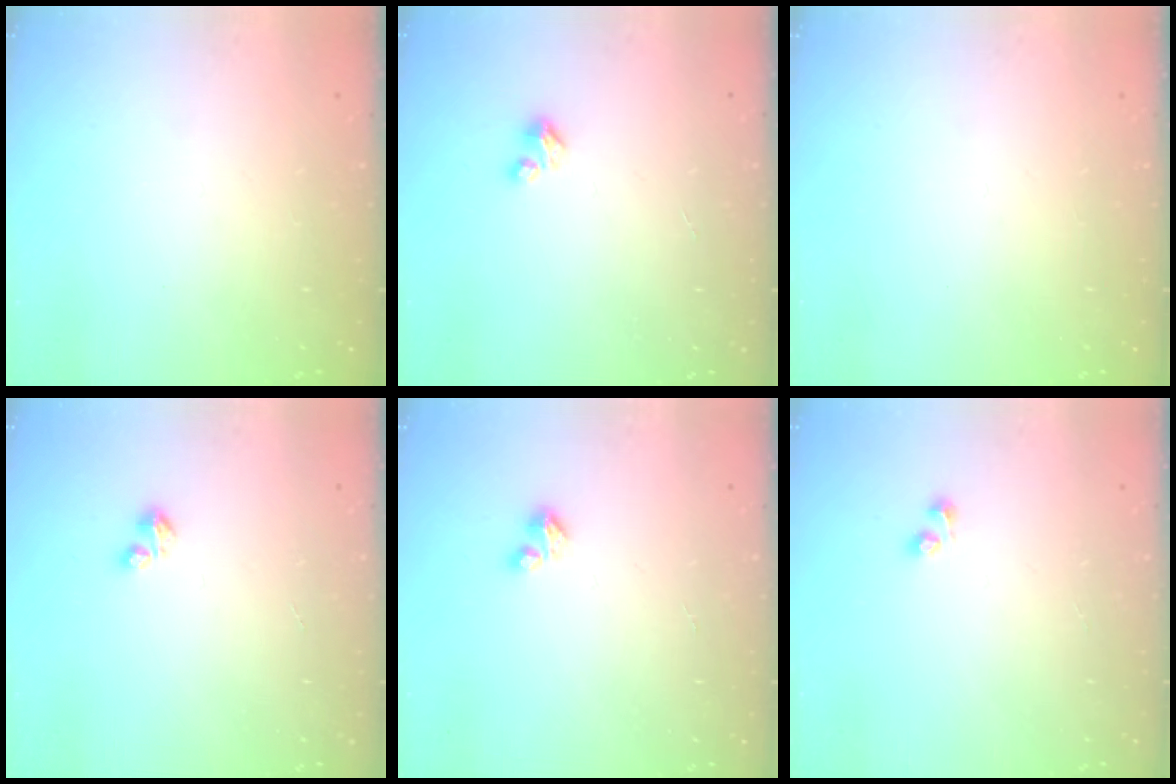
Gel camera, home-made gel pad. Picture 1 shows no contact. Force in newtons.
{"total": 1.6, "press": 1.6, "slide": 0.2}
{"total": 0.0}
{"total": 1.6, "press": 1.6, "slide": 0.3}
{"total": 2.1, "press": 2.1, "slide": 0.2}
{"total": 2.6, "press": 2.3, "slide": 1.2}